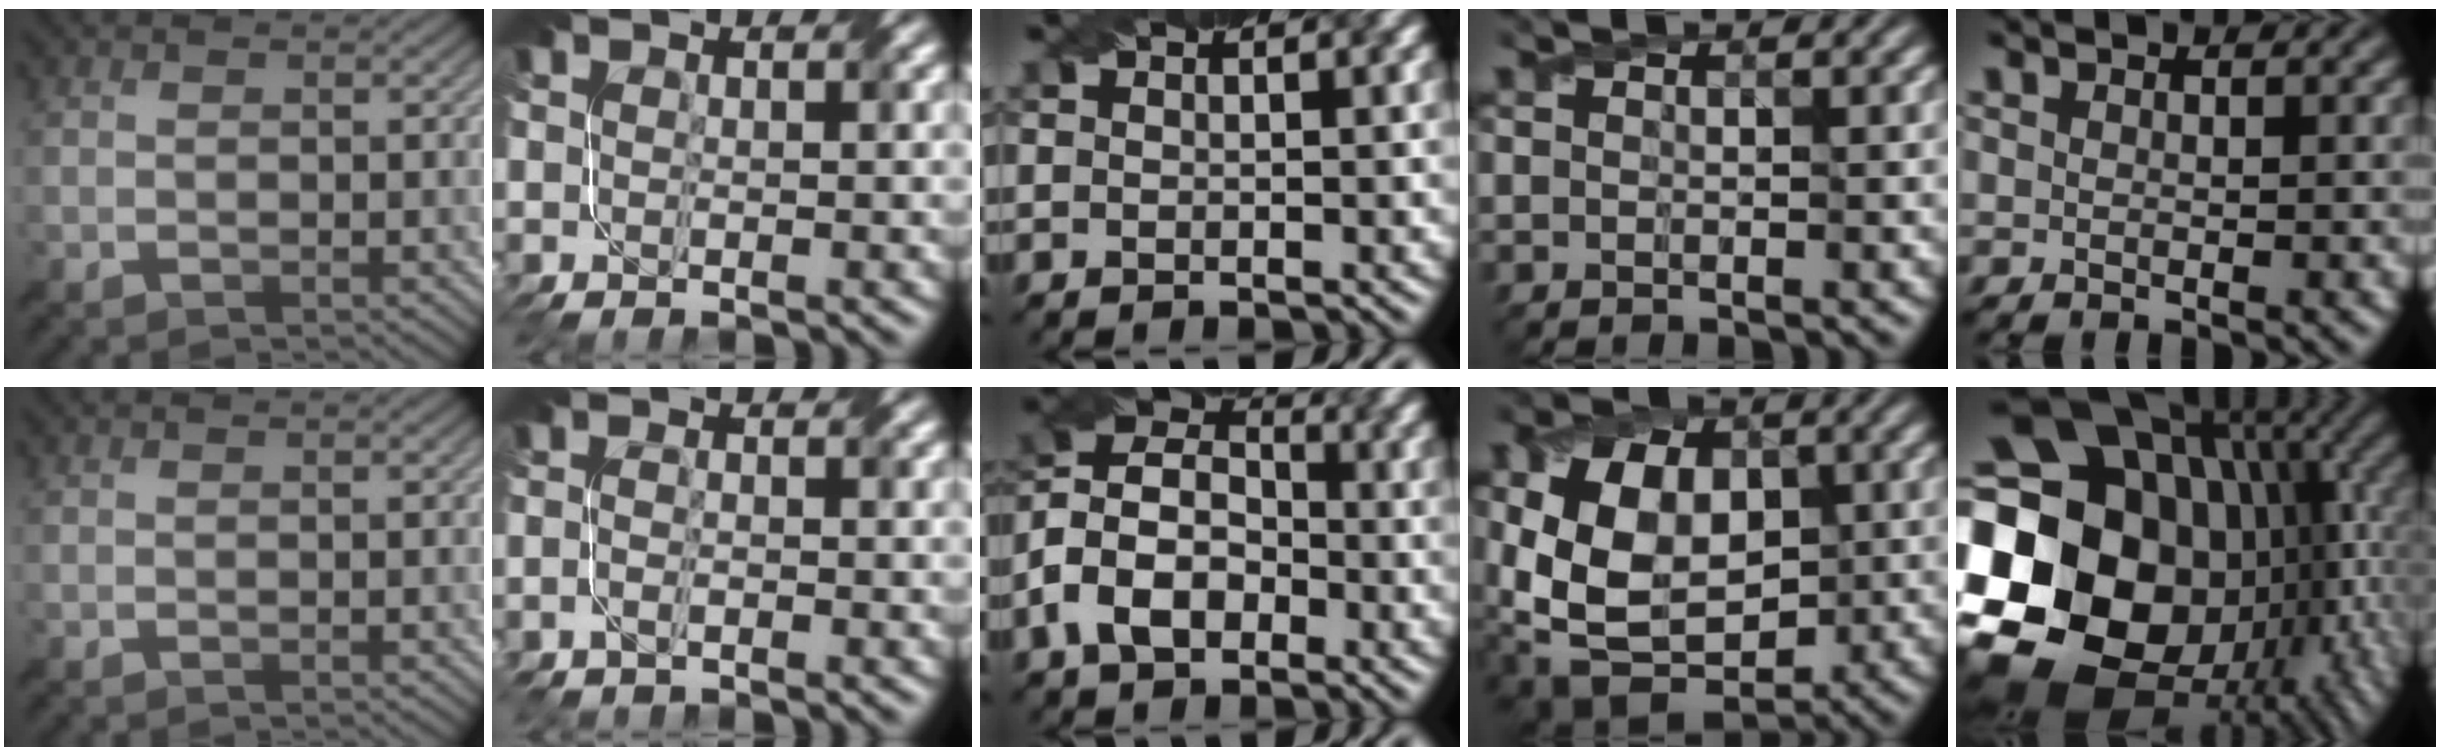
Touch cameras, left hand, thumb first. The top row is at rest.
{"index": {"total": 2.0, "force": [-1.9, -0.1, -0.1], "torque": [-0.005, -0.003, -0.018]}, "middle": {"total": 7.3, "force": [-3.0, 4.7, 4.7], "torque": [-0.087, 0.014, -0.072]}, "ring": {"total": 11.9, "force": [-0.9, 8.4, 8.4], "torque": [-0.162, -0.006, -0.018]}, "little": {"total": 23.1, "force": [-3.7, 18.3, 13.6], "torque": [-0.269, -0.018, -0.080]}}